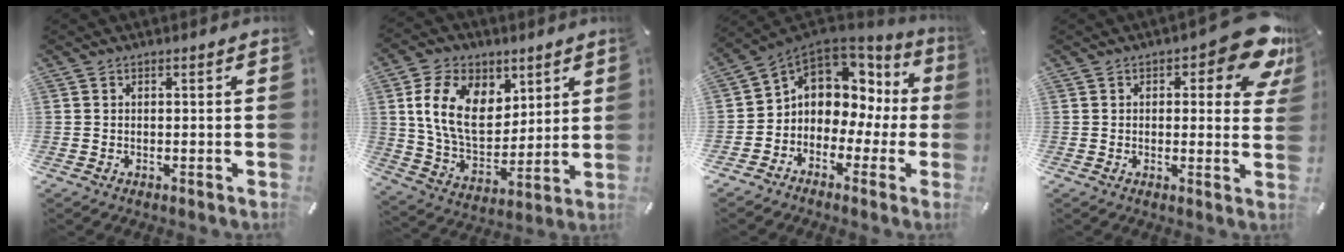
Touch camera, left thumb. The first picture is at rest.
{"total": 15.7, "force": [5.6, 11.3, 9.5], "torque": [-0.181, -0.011, 0.104]}
{"total": 7.9, "force": [2.6, 6.9, 2.8], "torque": [-0.055, -0.031, 0.049]}
{"total": 10.9, "force": [5.4, 4.3, 8.4], "torque": [-0.094, -0.034, 0.086]}